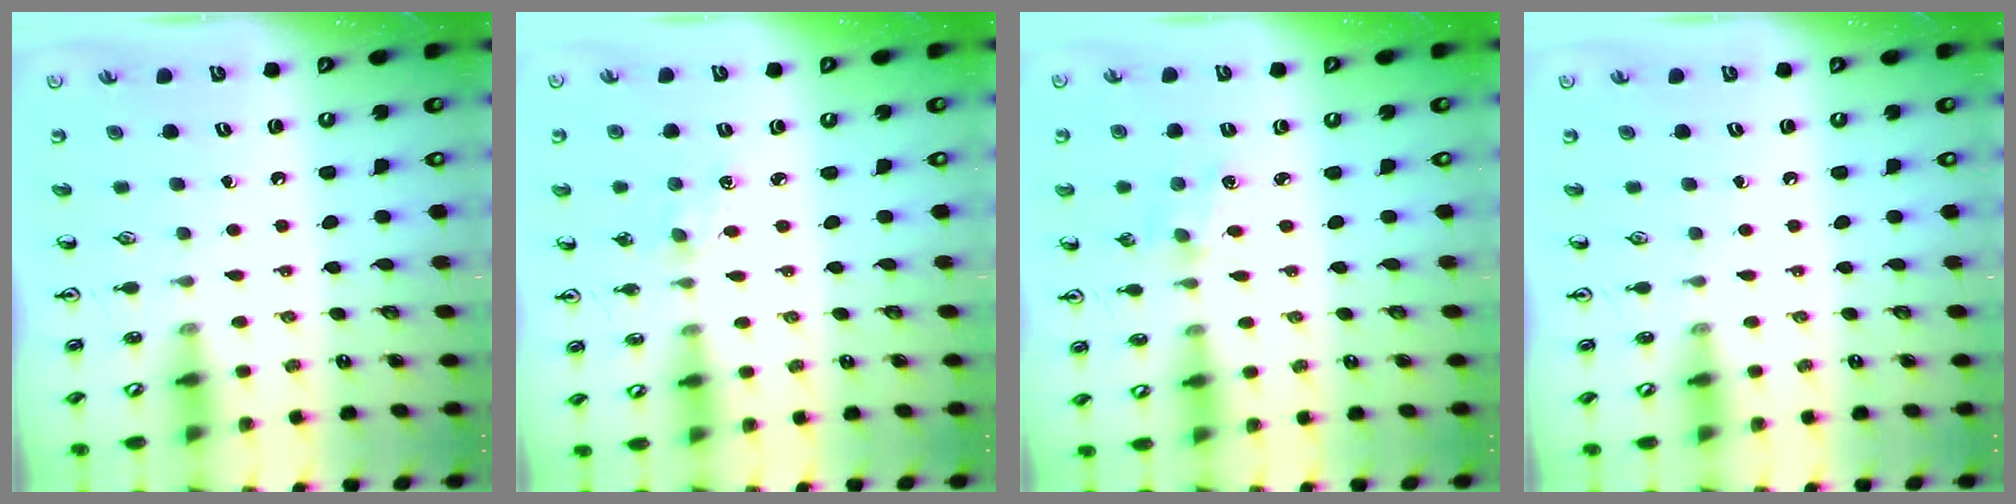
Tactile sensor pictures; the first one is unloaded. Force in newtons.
{"total": 4.2, "press": 4.2, "slide": 0.6}
{"total": 1.7, "press": 1.7, "slide": 0.3}
{"total": 0.0}